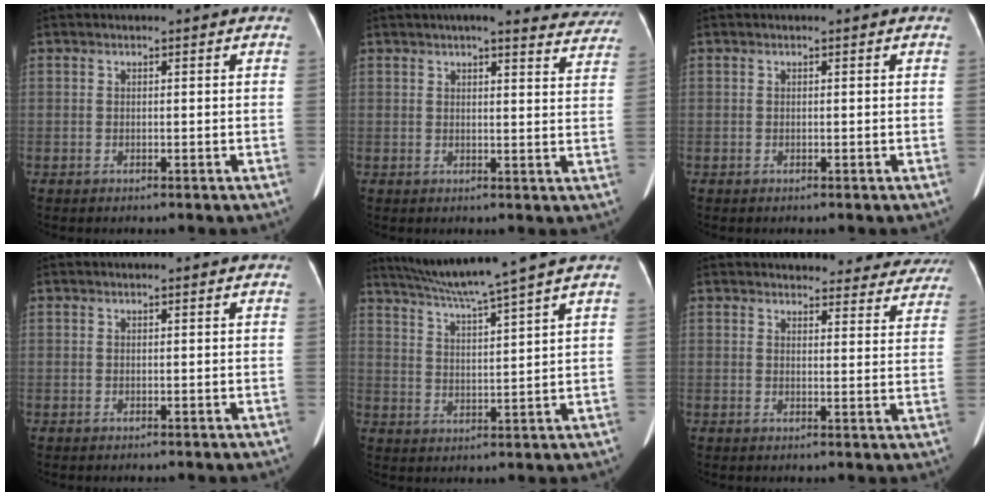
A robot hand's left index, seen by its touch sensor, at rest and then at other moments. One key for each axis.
{"total": 13.9, "fx": 12.6, "fy": 2.8, "fz": 5.2, "tx": -0.032, "ty": 0.001, "tz": 0.126}
{"total": 0.0}
{"total": 0.0}
{"total": 10.9, "fx": 9.2, "fy": -2.3, "fz": 5.2, "tx": -0.092, "ty": 0.004, "tz": 0.154}
{"total": 18.9, "fx": 17.8, "fy": 5.1, "fz": 3.9, "tx": -0.019, "ty": -0.031, "tz": 0.189}